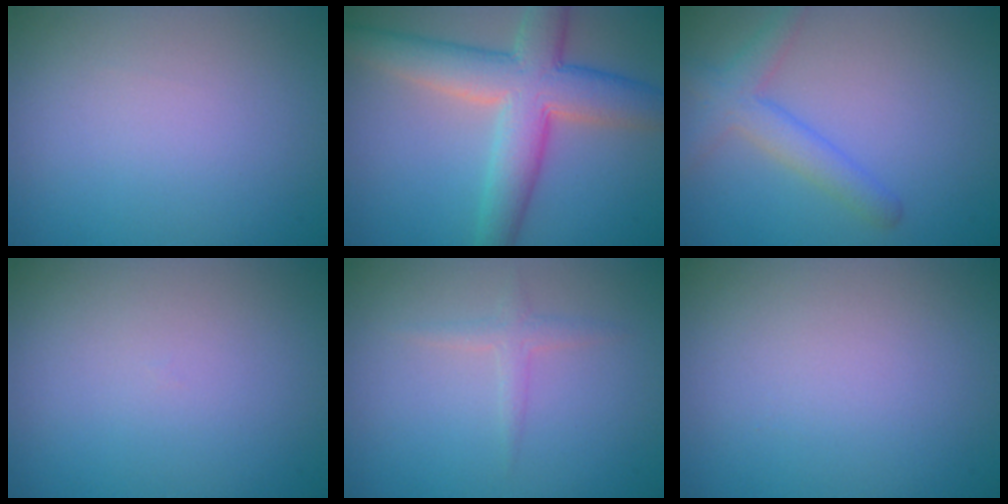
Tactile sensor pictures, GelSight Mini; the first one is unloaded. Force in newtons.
{"total": 7.9, "press": 7.9, "slide": 0.6}
{"total": 3.1, "press": 3.1, "slide": 0.2}
{"total": 0.0}
{"total": 1.3, "press": 1.3, "slide": 0.1}
{"total": 0.0}